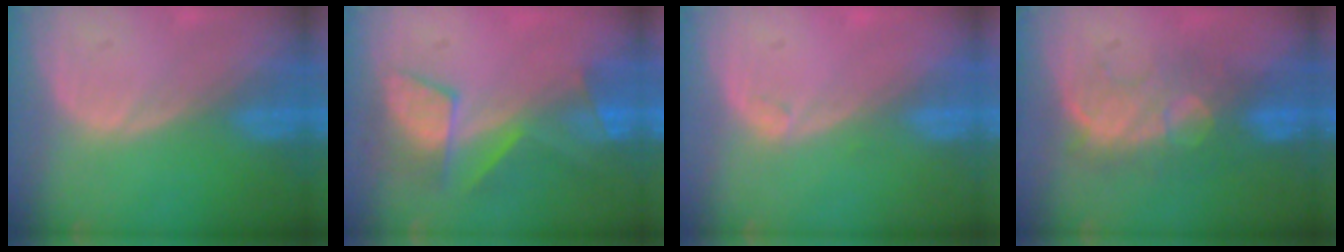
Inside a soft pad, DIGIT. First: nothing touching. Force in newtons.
{"total": 8.0, "press": 7.4, "slide": 2.9}
{"total": 0.6, "press": 0.6, "slide": 0.2}
{"total": 8.1, "press": 7.9, "slide": 1.8}